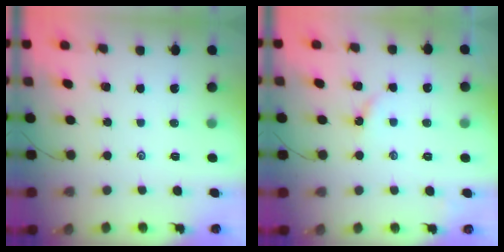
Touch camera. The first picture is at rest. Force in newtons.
{"total": 2.5, "press": 2.5, "slide": 0.4}